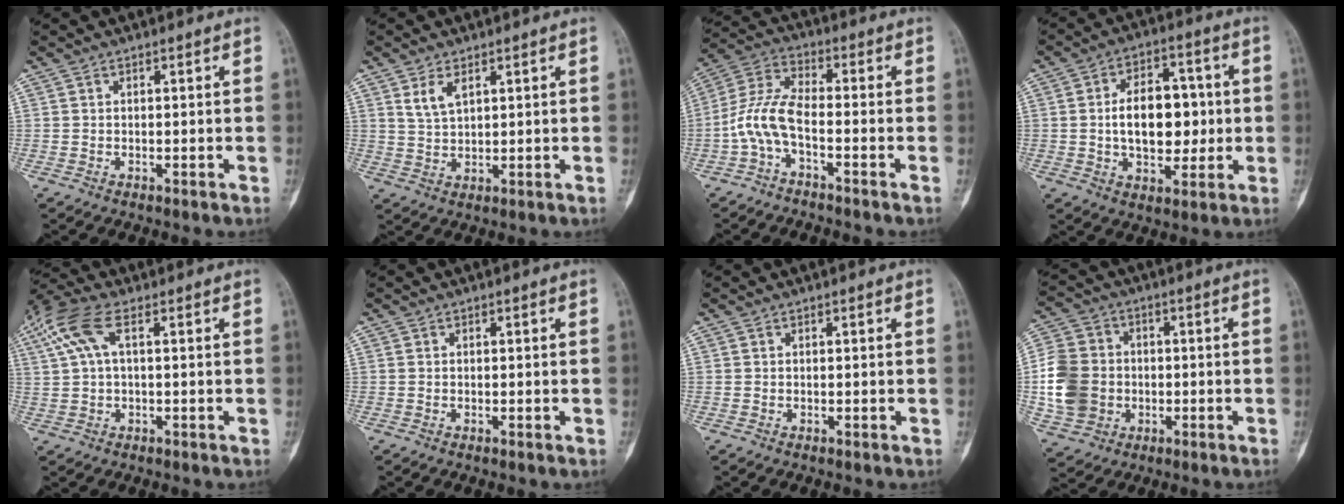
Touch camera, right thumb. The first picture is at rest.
{"total": 3.1, "force": [2.3, 1.9, 1.0], "torque": [-0.023, -0.006, 0.050]}
{"total": 6.2, "force": [-2.8, 2.5, 5.0], "torque": [-0.131, 0.043, -0.069]}
{"total": 12.9, "force": [0.2, 8.0, 10.2], "torque": [-0.123, 0.014, 0.006]}
{"total": 8.6, "force": [2.9, 3.7, 7.2], "torque": [-0.180, 0.028, 0.056]}
{"total": 0.0}
{"total": 0.0}
{"total": 12.6, "force": [-1.6, 10.7, 6.5], "torque": [-0.123, 0.013, -0.030]}